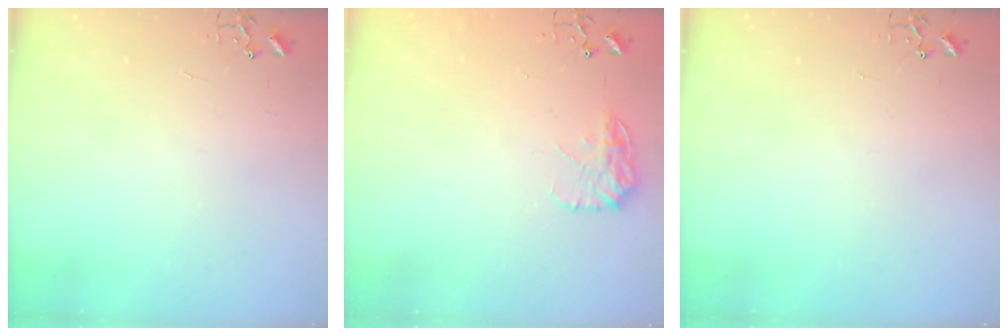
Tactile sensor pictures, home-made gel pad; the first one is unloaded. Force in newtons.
{"total": 11.4, "press": 11.3, "slide": 0.4}
{"total": 0.0}